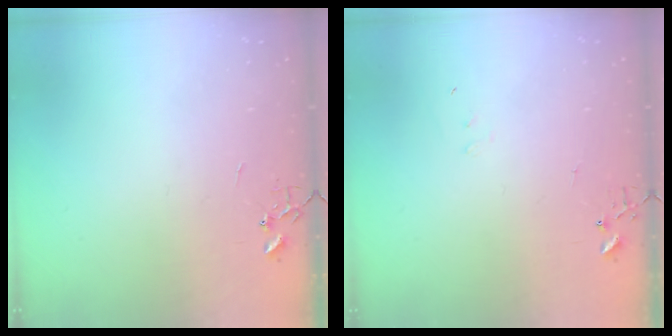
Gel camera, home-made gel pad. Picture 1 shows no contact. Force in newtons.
{"total": 4.9, "press": 4.9, "slide": 0.3}